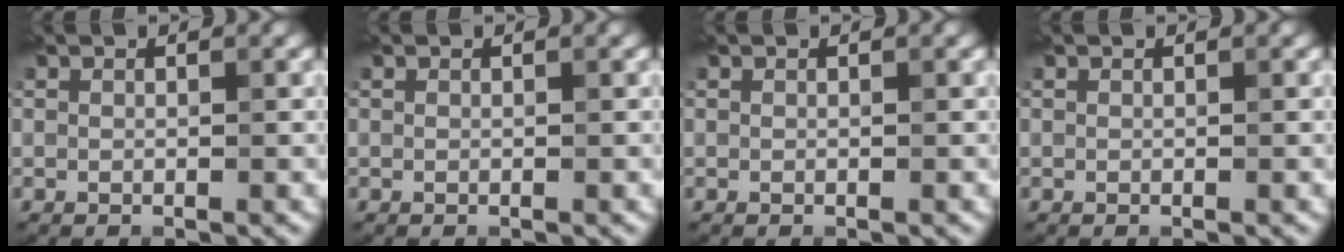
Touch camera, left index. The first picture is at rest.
{"total": 0.0}
{"total": 0.0}
{"total": 0.0}